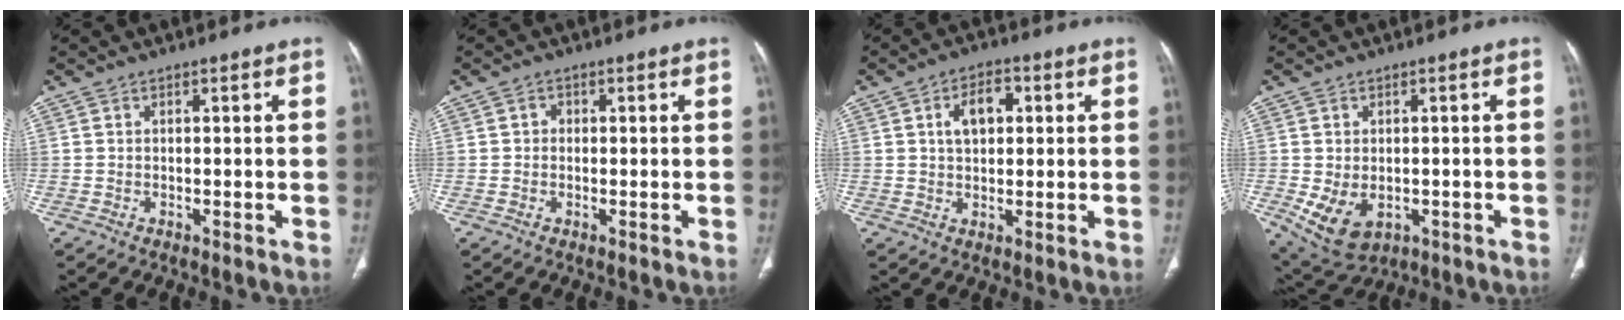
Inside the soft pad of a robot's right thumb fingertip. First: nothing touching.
{"total": 1.2, "force": [0.0, 1.1, 0.5], "torque": [-0.001, 0.004, -0.002]}
{"total": 6.4, "force": [1.6, 4.0, 4.7], "torque": [-0.064, 0.006, 0.023]}
{"total": 8.2, "force": [-1.9, 5.7, 5.7], "torque": [-0.096, -0.003, -0.010]}